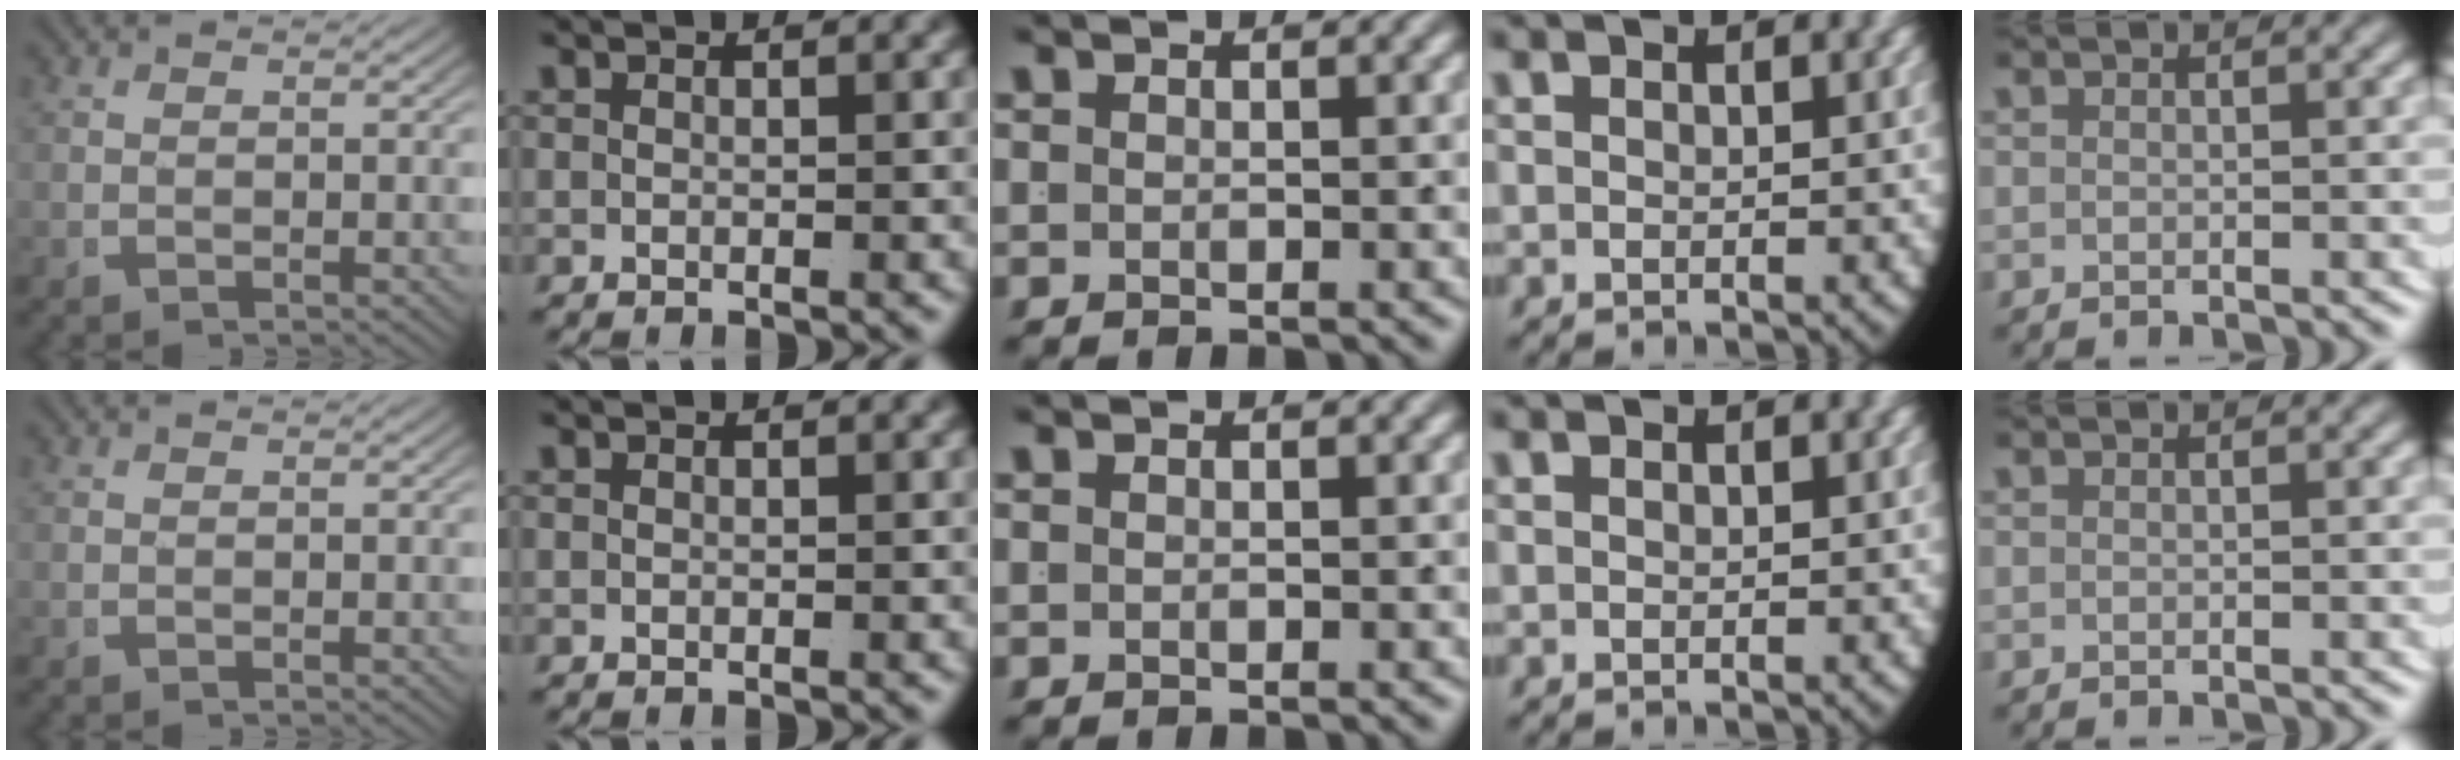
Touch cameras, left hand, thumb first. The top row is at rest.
{}